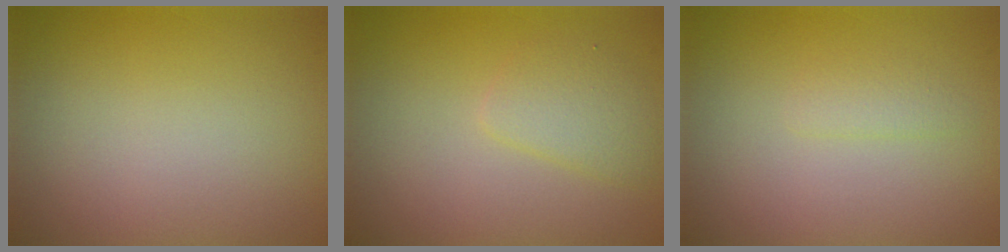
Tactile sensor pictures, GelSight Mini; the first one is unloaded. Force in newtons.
{"total": 2.0, "press": 2.0, "slide": 0.0}
{"total": 1.0, "press": 1.0, "slide": 0.1}